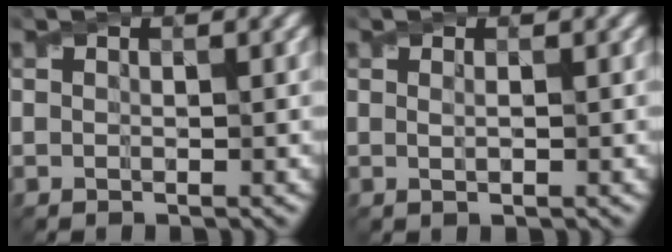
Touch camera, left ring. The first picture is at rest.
{"total": 0.9, "force": [0.2, 0.2, 0.8], "torque": [-0.013, -0.003, 0.001]}